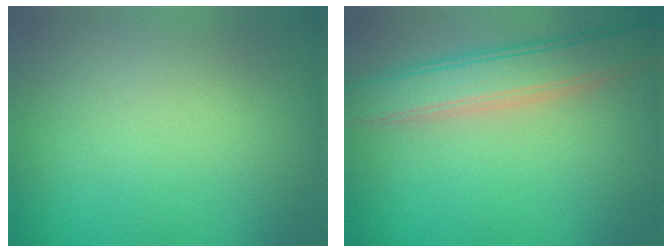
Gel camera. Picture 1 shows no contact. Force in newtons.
{"total": 5.1, "press": 5.1, "slide": 0.3}